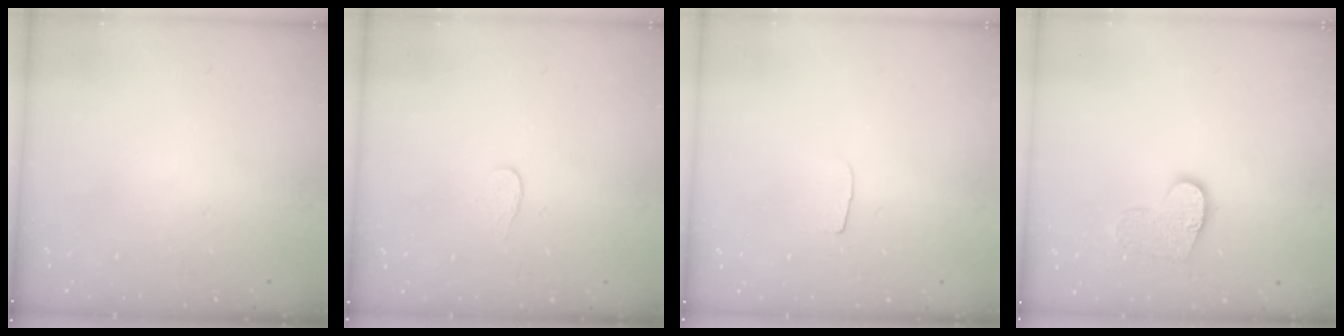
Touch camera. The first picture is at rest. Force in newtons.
{"total": 3.3, "press": 3.3, "slide": 0.4}
{"total": 3.7, "press": 3.7, "slide": 0.3}
{"total": 10.4, "press": 10.4, "slide": 0.7}